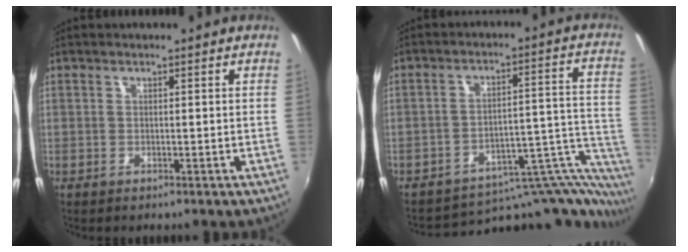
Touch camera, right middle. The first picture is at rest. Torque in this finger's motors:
{"motor_torque": [0.31, -0.60, -0.04, 0.00]}